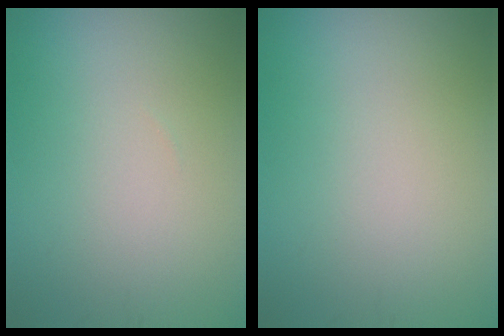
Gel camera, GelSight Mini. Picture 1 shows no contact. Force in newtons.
{"total": 0.0}